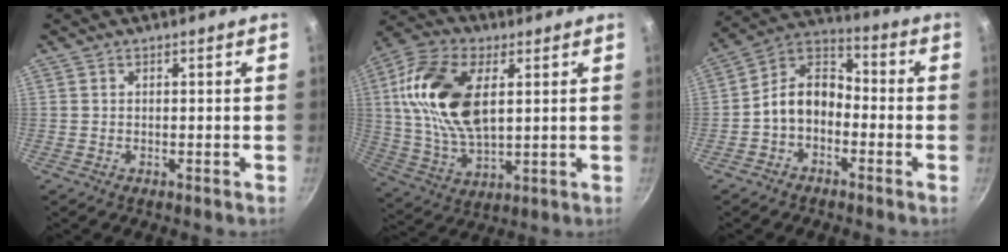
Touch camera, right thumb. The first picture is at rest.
{"total": 18.8, "force": [4.2, 10.4, 15.1], "torque": [-0.280, -0.003, 0.079]}
{"total": 9.8, "force": [-2.8, 7.0, 6.2], "torque": [-0.086, 0.054, -0.074]}